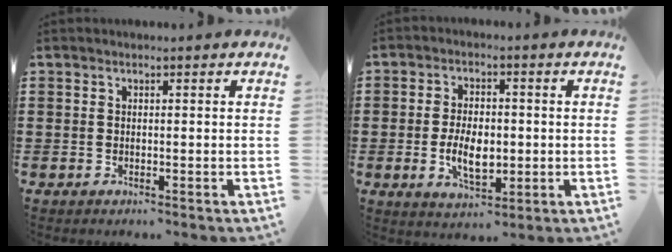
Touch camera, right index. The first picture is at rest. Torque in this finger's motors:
{"motor_torque": [1.39, 0.74, 0.29, 0.12]}